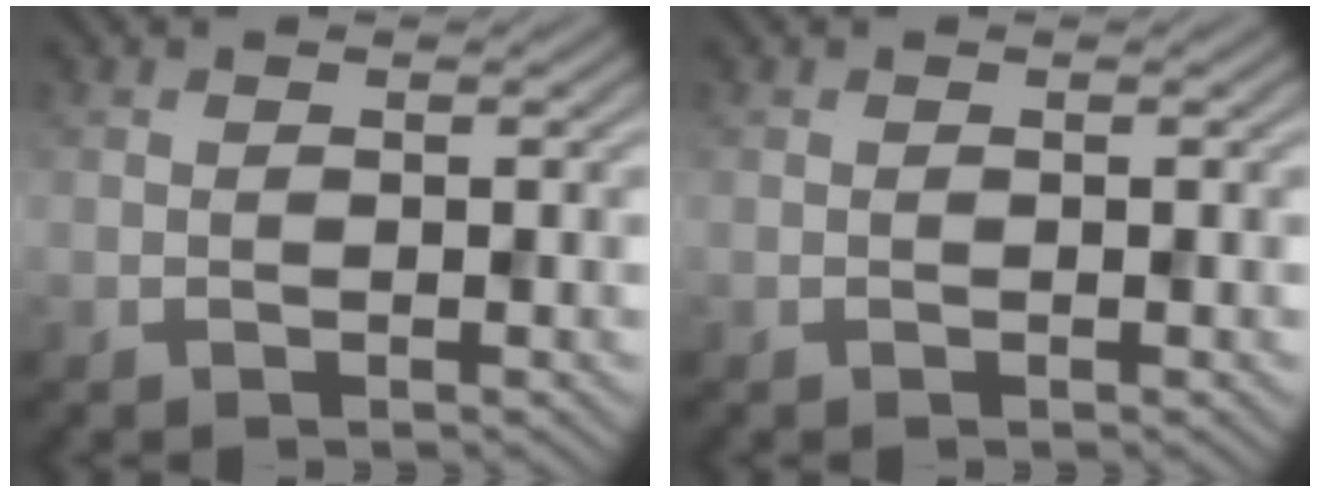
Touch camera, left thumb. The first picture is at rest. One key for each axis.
{"total": 0.0}